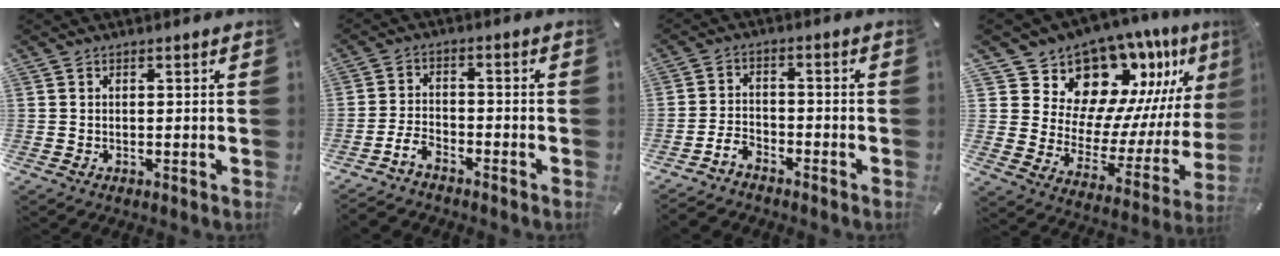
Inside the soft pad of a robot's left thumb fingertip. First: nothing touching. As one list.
[{"total": 4.9, "force": [-3.9, 2.2, 2.2], "torque": [-0.055, 0.016, -0.077]}, {"total": 4.5, "force": [-3.7, 2.2, 1.4], "torque": [-0.037, 0.018, -0.072]}, {"total": 15.3, "force": [13.0, 7.3, 3.6], "torque": [-0.047, -0.140, 0.222]}]